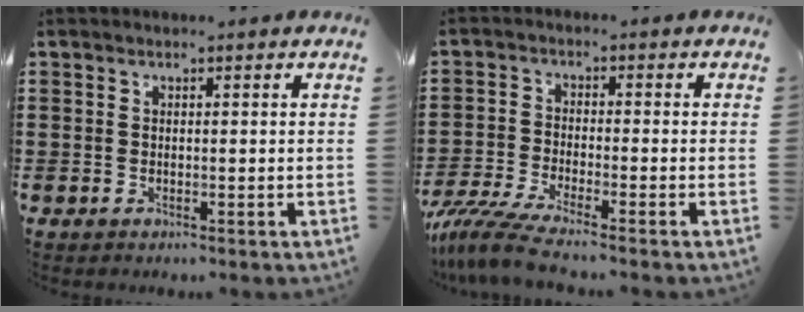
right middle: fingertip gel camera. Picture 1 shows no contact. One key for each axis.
{"total": 5.7, "fx": -4.9, "fy": 0.1, "fz": 2.8, "tx": -0.081, "ty": -0.023, "tz": -0.102}